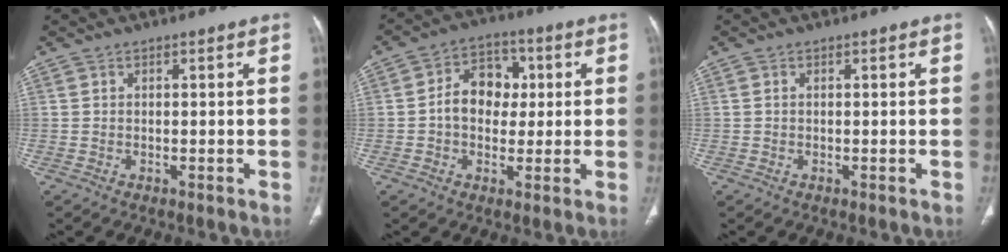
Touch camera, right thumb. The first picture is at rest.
{"total": 9.4, "force": [0.6, 7.2, 5.9], "torque": [-0.059, 0.020, 0.001]}
{"total": 0.0}